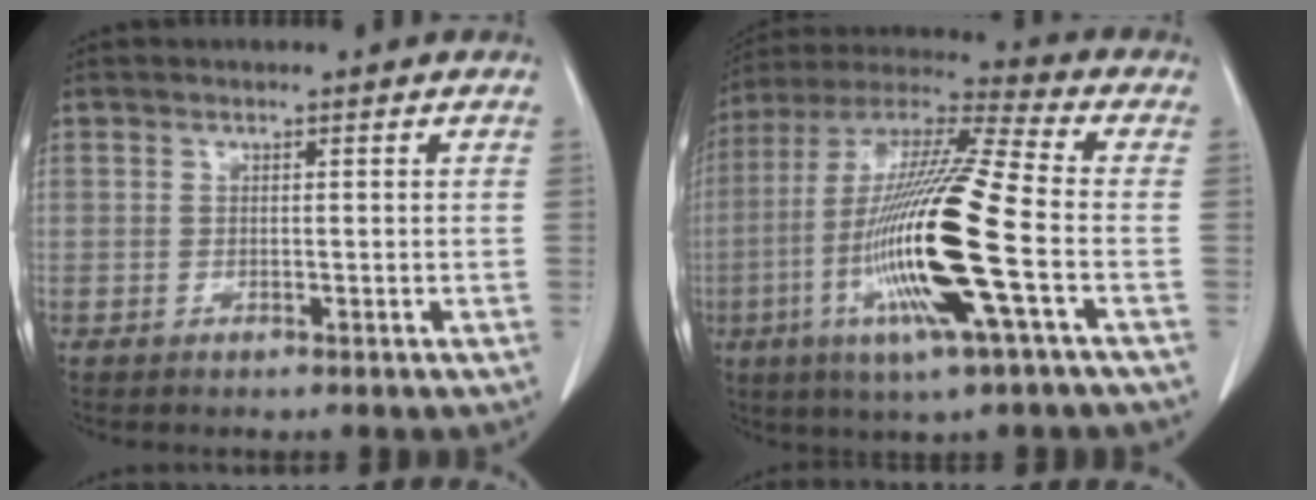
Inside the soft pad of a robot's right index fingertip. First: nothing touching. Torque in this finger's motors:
{"motor_torque": [2.14, 0.00, 1.05, 0.21]}